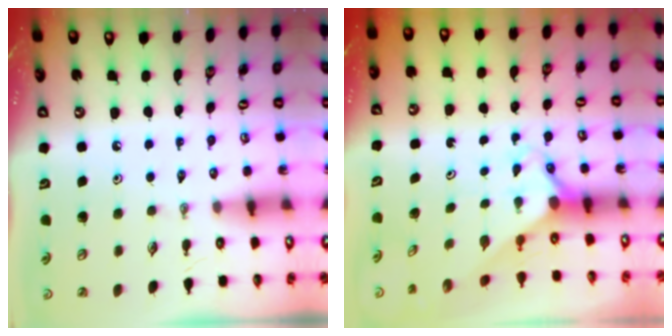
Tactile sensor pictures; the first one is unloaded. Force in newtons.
{"total": 2.2, "press": 2.2, "slide": 0.2}